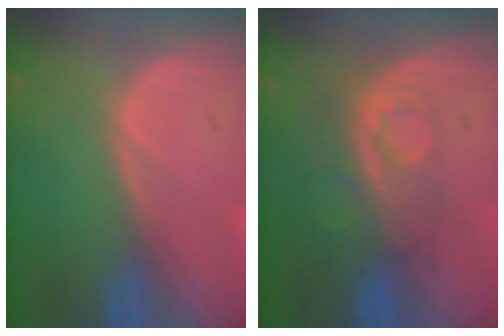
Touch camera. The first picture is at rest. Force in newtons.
{"total": 8.5, "press": 7.1, "slide": 4.6}